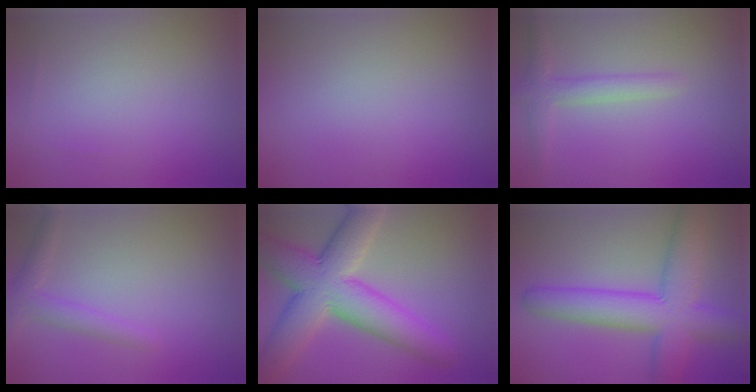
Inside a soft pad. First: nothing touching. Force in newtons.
{"total": 0.0}
{"total": 2.4, "press": 2.4, "slide": 0.1}
{"total": 2.2, "press": 2.2, "slide": 0.0}
{"total": 10.2, "press": 10.1, "slide": 0.6}
{"total": 8.3, "press": 8.3, "slide": 0.3}